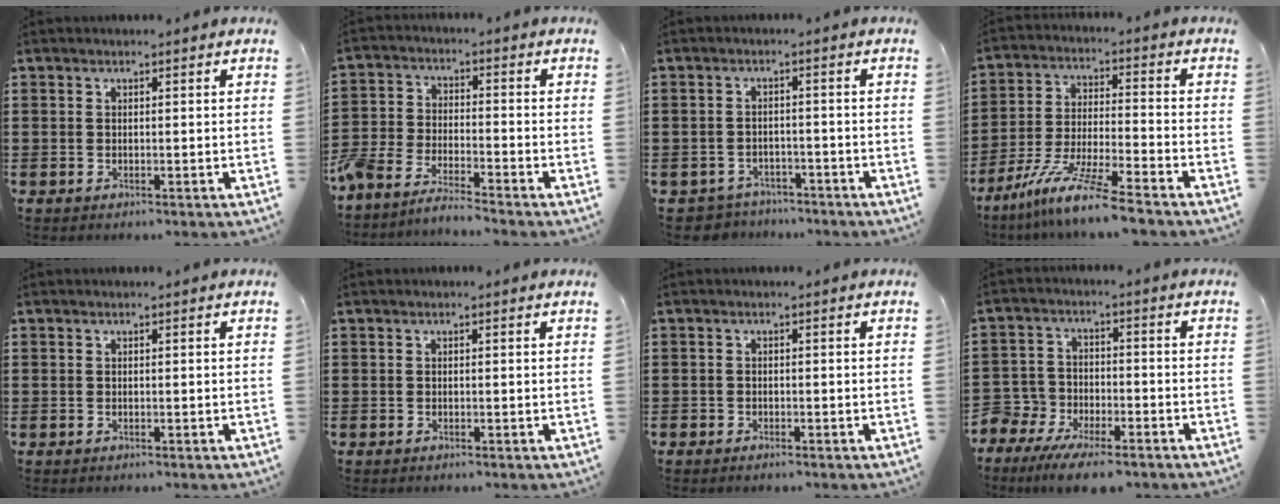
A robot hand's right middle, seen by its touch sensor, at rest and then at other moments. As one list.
[{"total": 4.9, "force": [-4.9, 0.1, 0.6], "torque": [-0.037, -0.008, -0.107]}, {"total": 3.0, "force": [-2.9, 0.7, -0.4], "torque": [-0.005, -0.003, -0.064]}, {"total": 10.8, "force": [-8.9, -0.6, 6.0], "torque": [-0.117, -0.002, -0.176]}, {"total": 0.0}, {"total": 0.0}, {"total": 0.7, "force": [-0.6, 0.3, 0.1], "torque": [-0.003, 0.001, -0.013]}, {"total": 7.0, "force": [-6.2, 2.5, 1.9], "torque": [-0.063, 0.009, -0.129]}]